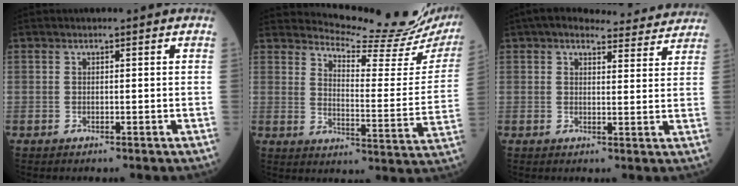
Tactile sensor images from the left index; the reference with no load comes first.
{"total": 18.1, "force": [17.5, 0.3, 4.5], "torque": [-0.071, -0.106, 0.208]}
{"total": 14.0, "force": [13.0, 3.2, 4.1], "torque": [-0.034, 0.027, 0.148]}